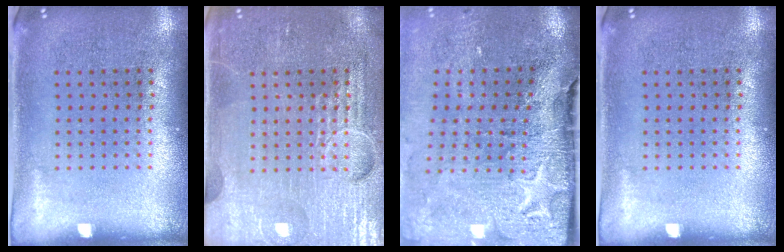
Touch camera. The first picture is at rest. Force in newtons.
{"total": 4.1, "press": 4.0, "slide": 0.5}
{"total": 4.1, "press": 3.4, "slide": 2.3}
{"total": 0.0}